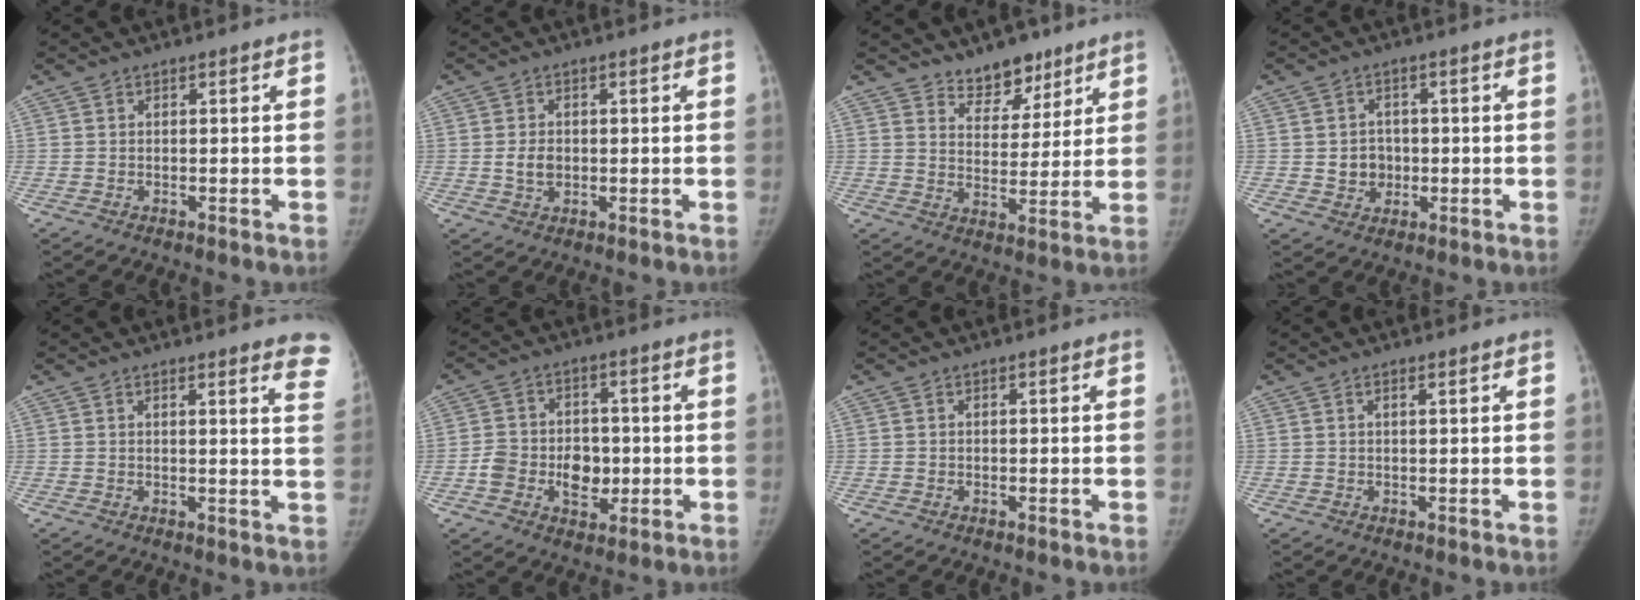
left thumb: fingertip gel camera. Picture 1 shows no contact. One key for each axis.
{"total": 2.8, "fx": 0.0, "fy": 2.1, "fz": 1.9, "tx": -0.030, "ty": -0.002, "tz": 0.004}
{"total": 8.0, "fx": 6.3, "fy": 4.2, "fz": 2.5, "tx": -0.003, "ty": -0.045, "tz": 0.105}
{"total": 4.4, "fx": -0.2, "fy": 4.0, "fz": 1.7, "tx": -0.003, "ty": 0.005, "tz": 0.001}
{"total": 7.5, "fx": 5.8, "fy": 0.5, "fz": 4.6, "tx": -0.034, "ty": -0.027, "tz": 0.042}
{"total": 9.3, "fx": -1.8, "fy": 7.0, "fz": 5.8, "tx": -0.061, "ty": 0.012, "tz": -0.025}
{"total": 0.0}
{"total": 0.9, "fx": 0.5, "fy": -0.2, "fz": 0.7, "tx": -0.017, "ty": 0.000, "tz": 0.011}